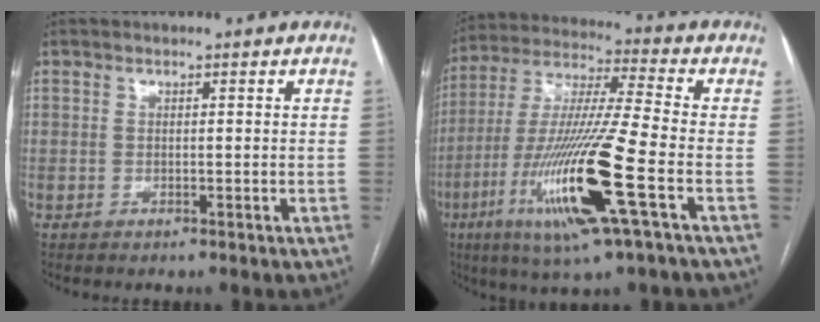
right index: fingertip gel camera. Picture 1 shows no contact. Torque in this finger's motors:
{"motor_torque": [2.14, 0.00, 1.06, 0.21]}